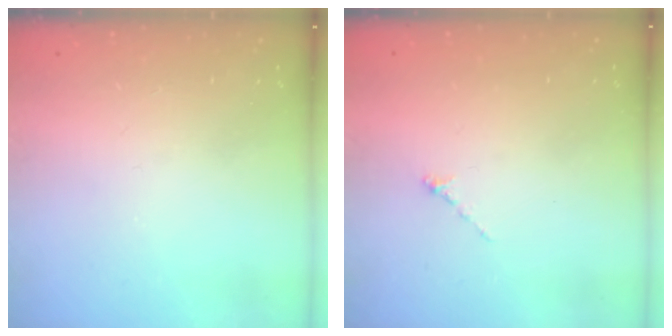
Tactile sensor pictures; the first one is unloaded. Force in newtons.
{"total": 0.0}